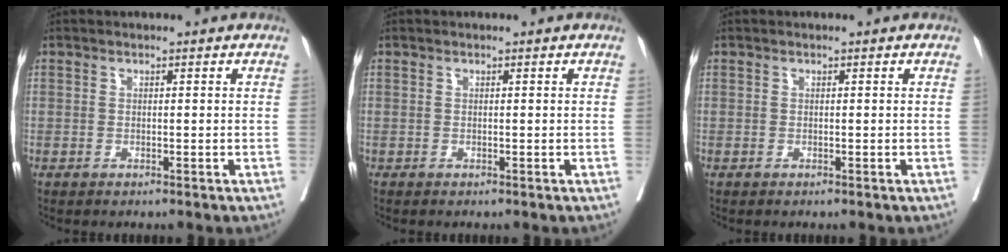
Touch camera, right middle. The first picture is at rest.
{"total": 0.0}
{"total": 0.0}